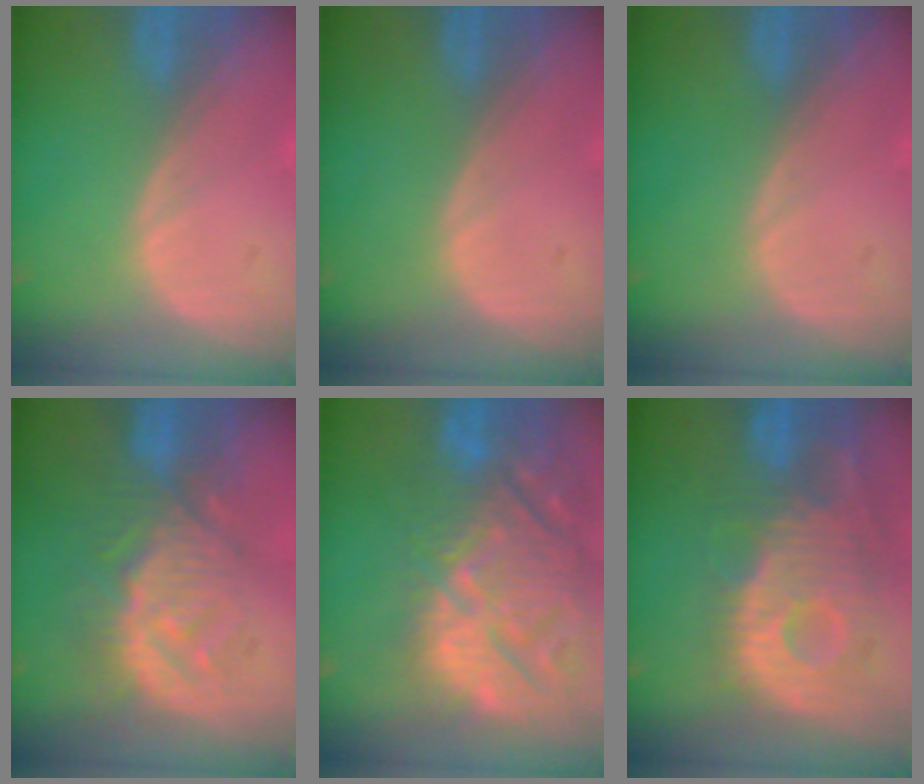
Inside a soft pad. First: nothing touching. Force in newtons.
{"total": 0.0}
{"total": 0.0}
{"total": 9.2, "press": 8.8, "slide": 2.6}
{"total": 15.3, "press": 13.1, "slide": 8.0}
{"total": 12.2, "press": 10.8, "slide": 5.6}